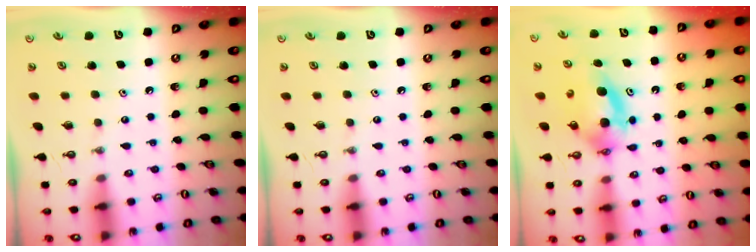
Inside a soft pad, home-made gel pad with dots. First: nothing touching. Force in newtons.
{"total": 0.0}
{"total": 7.7, "press": 5.1, "slide": 5.8}